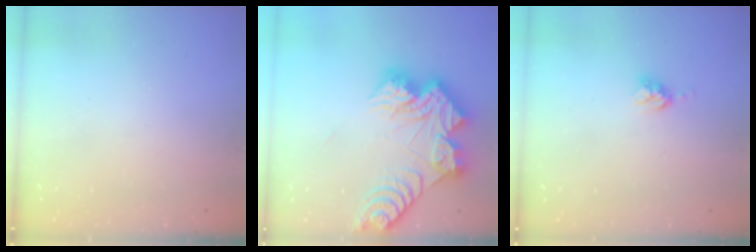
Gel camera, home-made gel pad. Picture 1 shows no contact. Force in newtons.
{"total": 21.4, "press": 21.3, "slide": 2.3}
{"total": 4.8, "press": 4.8, "slide": 0.1}